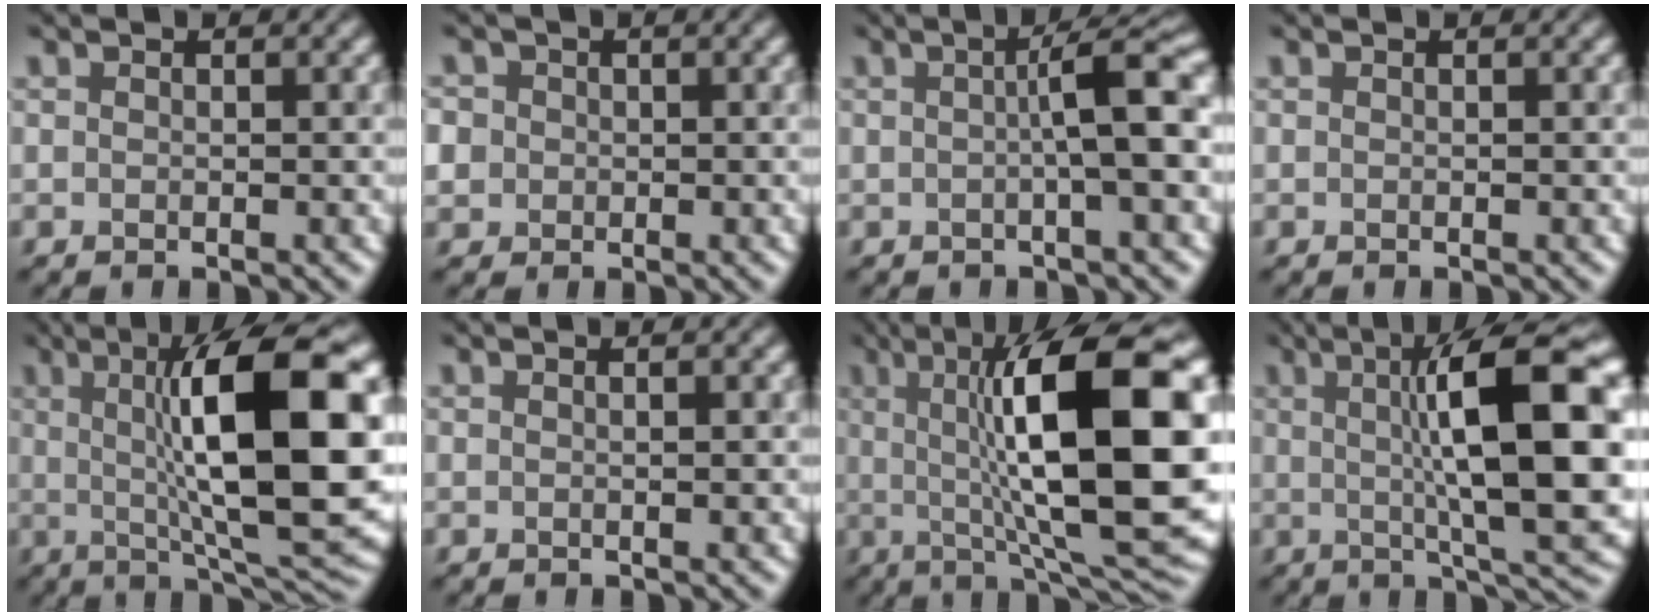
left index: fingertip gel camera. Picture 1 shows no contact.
{"total": 3.9, "force": [0.5, 3.7, 1.2], "torque": [-0.022, 0.032, -0.016]}
{"total": 4.2, "force": [0.0, 0.2, 4.2], "torque": [-0.064, 0.015, -0.005]}
{"total": 0.0}
{"total": 14.1, "force": [2.0, 3.1, 13.6], "torque": [-0.179, 0.005, 0.028]}
{"total": 0.8, "force": [0.3, 0.0, 0.7], "torque": [-0.009, -0.007, 0.004]}
{"total": 15.8, "force": [2.2, 4.2, 15.1], "torque": [-0.214, 0.004, 0.030]}
{"total": 13.2, "force": [1.9, 2.7, 12.8], "torque": [-0.165, 0.011, 0.028]}